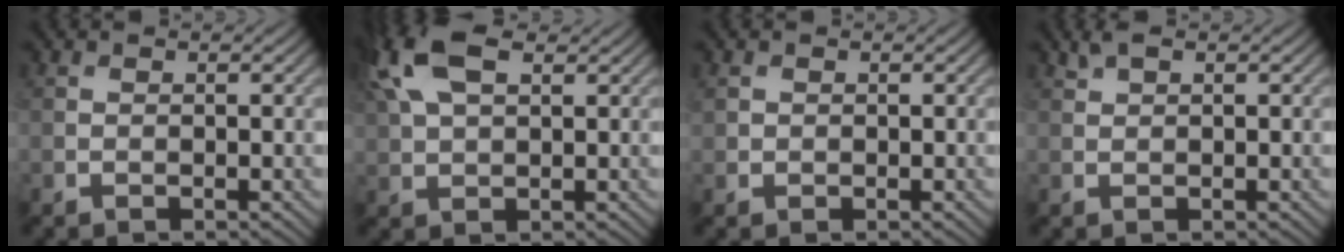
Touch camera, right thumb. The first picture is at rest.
{"total": 10.0, "force": [4.4, 4.9, 7.5], "torque": [-0.200, 0.030, 0.082]}
{"total": 1.2, "force": [0.3, 1.1, 0.3], "torque": [-0.009, -0.002, 0.006]}
{"total": 1.5, "force": [1.1, 0.5, 1.0], "torque": [-0.026, 0.005, 0.023]}